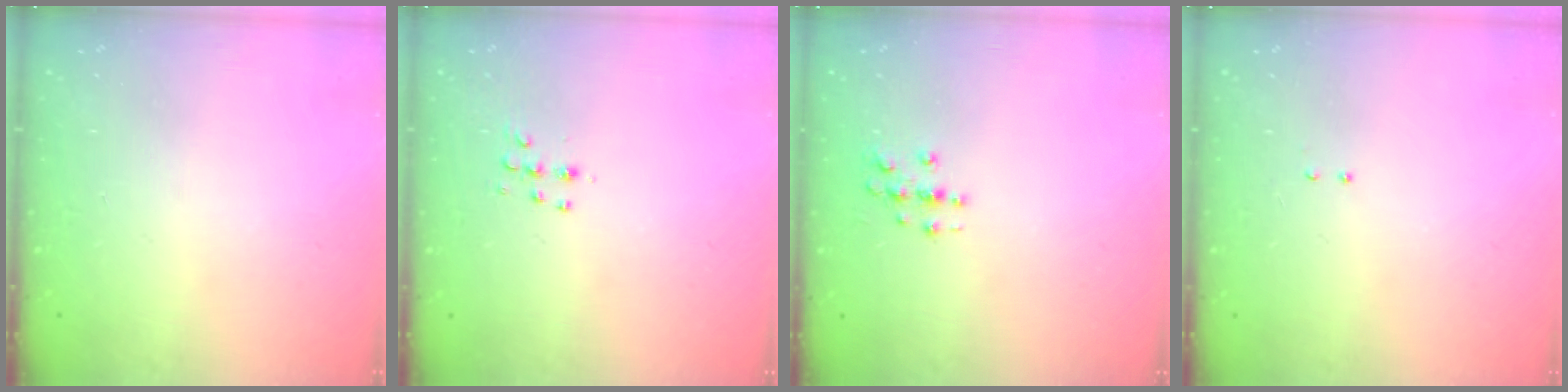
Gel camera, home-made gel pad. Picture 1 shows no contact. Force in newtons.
{"total": 5.2, "press": 5.1, "slide": 1.0}
{"total": 2.8, "press": 2.8, "slide": 0.3}
{"total": 2.1, "press": 2.0, "slide": 0.6}